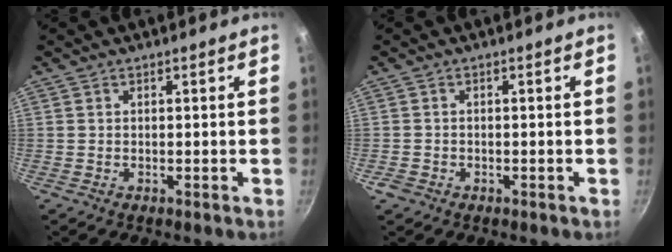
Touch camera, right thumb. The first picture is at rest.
{"total": 1.8, "force": [-1.0, 1.4, 0.6], "torque": [-0.015, 0.007, -0.015]}